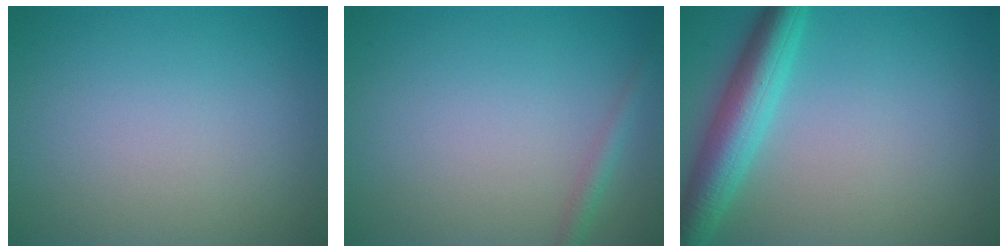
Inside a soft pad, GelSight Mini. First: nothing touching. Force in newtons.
{"total": 1.4, "press": 1.4, "slide": 0.1}
{"total": 5.6, "press": 5.6, "slide": 0.2}